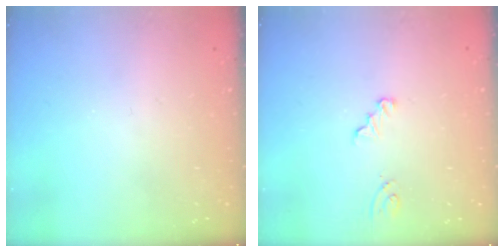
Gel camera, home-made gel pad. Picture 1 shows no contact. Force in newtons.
{"total": 2.3, "press": 2.3, "slide": 0.2}